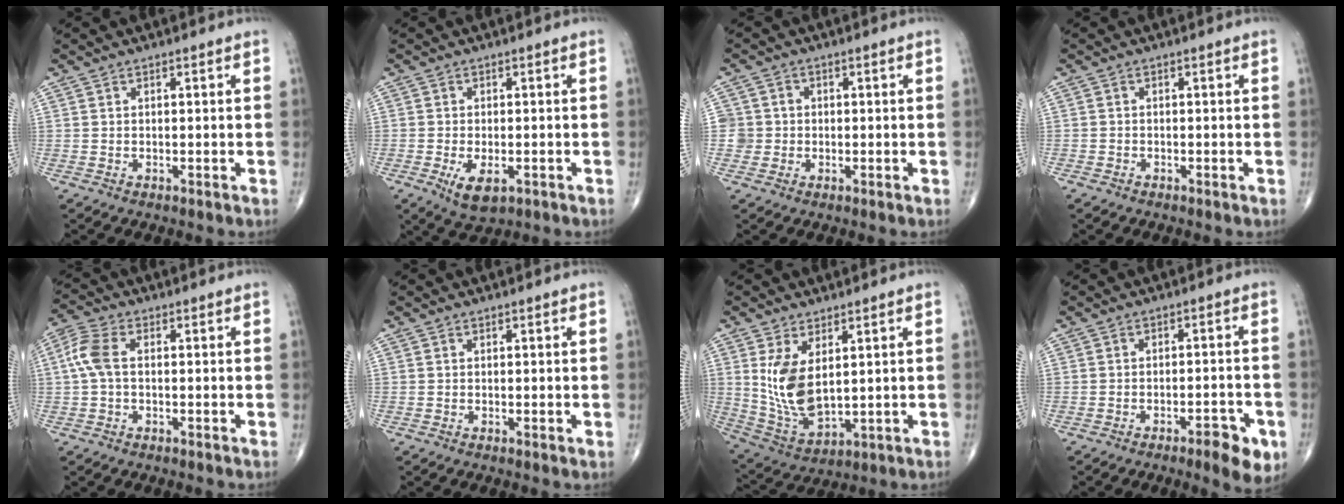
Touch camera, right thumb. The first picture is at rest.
{"total": 5.4, "force": [-2.0, 2.6, 4.3], "torque": [-0.074, -0.008, -0.026]}
{"total": 3.6, "force": [-0.2, 3.6, 0.1], "torque": [0.026, 0.009, -0.008]}
{"total": 0.8, "force": [-0.6, 0.6, 0.1], "torque": [-0.004, 0.001, -0.015]}
{"total": 5.9, "force": [0.3, 3.4, 4.9], "torque": [-0.125, 0.020, 0.001]}
{"total": 0.6, "force": [0.0, 0.2, 0.5], "torque": [-0.011, -0.003, -0.001]}
{"total": 10.6, "force": [2.6, 5.5, 8.7], "torque": [-0.160, -0.023, 0.068]}
{"total": 6.8, "force": [-3.5, 2.0, 5.5], "torque": [-0.063, 0.013, -0.044]}